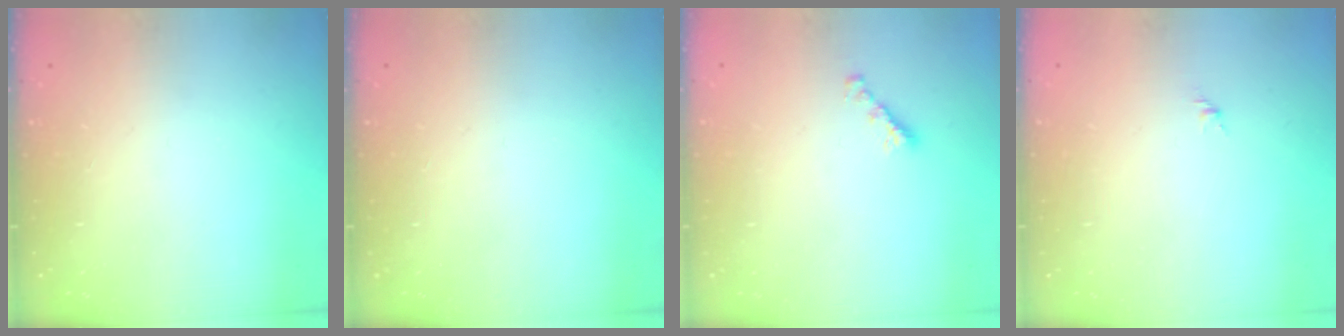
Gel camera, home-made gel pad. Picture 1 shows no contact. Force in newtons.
{"total": 0.0}
{"total": 2.2, "press": 2.1, "slide": 0.5}
{"total": 1.6, "press": 1.5, "slide": 0.6}